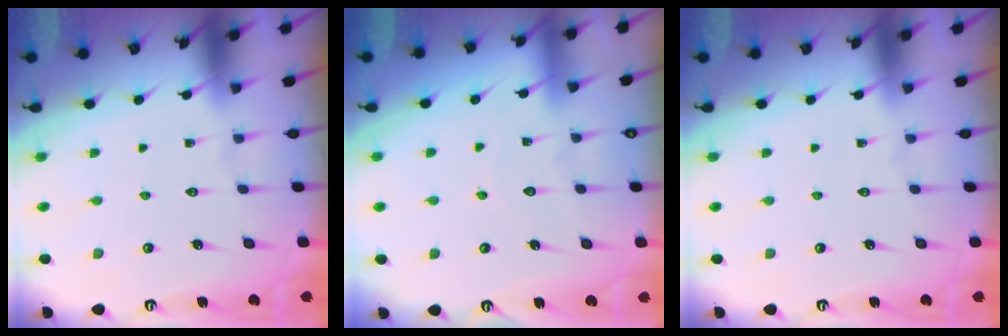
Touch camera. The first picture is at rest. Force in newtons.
{"total": 5.3, "press": 5.3, "slide": 0.5}
{"total": 0.0}